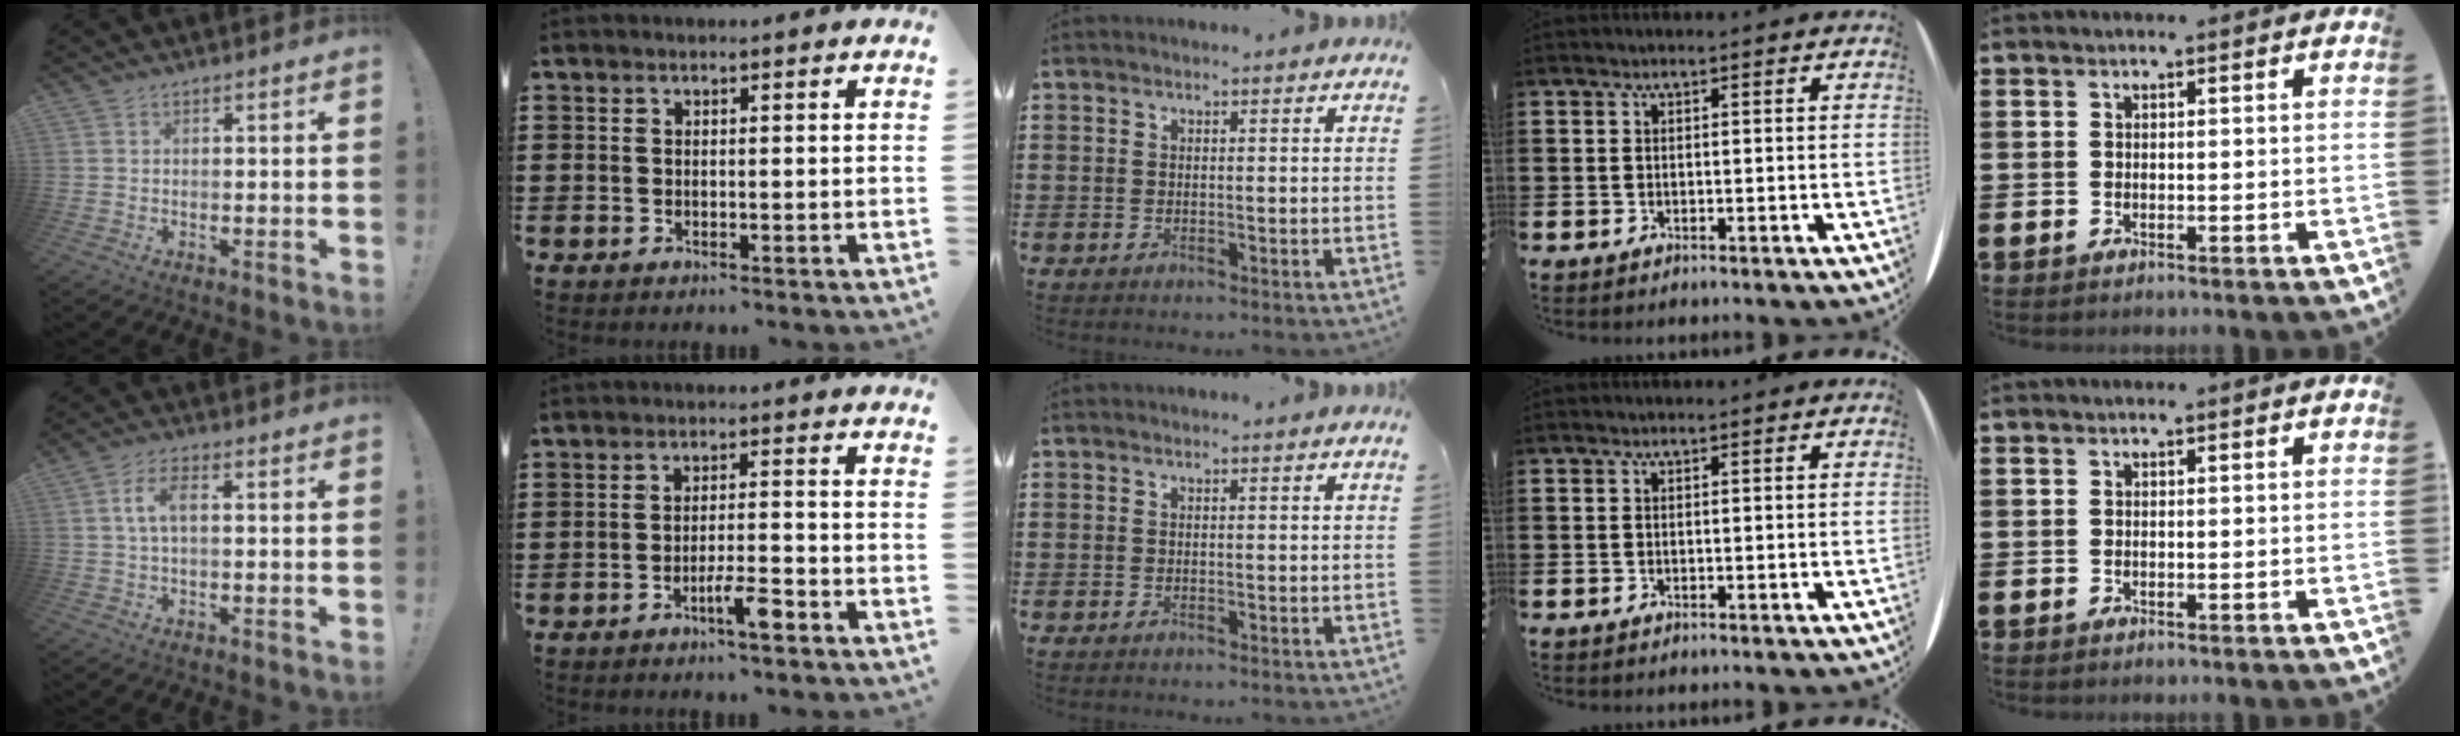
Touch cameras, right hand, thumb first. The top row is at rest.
{"thumb": {"total": 6.0, "force": [0.8, 2.4, 5.5], "torque": [-0.105, 0.002, 0.010]}, "index": {"total": 4.7, "force": [-3.0, 0.5, 3.6], "torque": [-0.064, -0.002, -0.053]}}